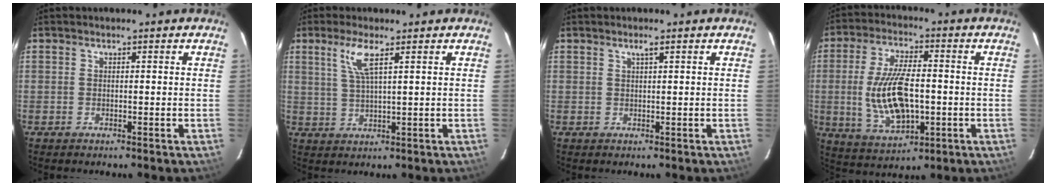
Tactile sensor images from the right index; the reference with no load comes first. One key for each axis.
{"total": 4.9, "fx": 2.4, "fy": 0.4, "fz": 4.2, "tx": -0.087, "ty": -0.001, "tz": 0.052}
{"total": 1.0, "fx": 0.6, "fy": -0.1, "fz": 0.8, "tx": -0.012, "ty": 0.003, "tz": 0.011}
{"total": 13.8, "fx": -1.5, "fy": 6.3, "fz": 12.1, "tx": -0.241, "ty": -0.005, "tz": -0.017}